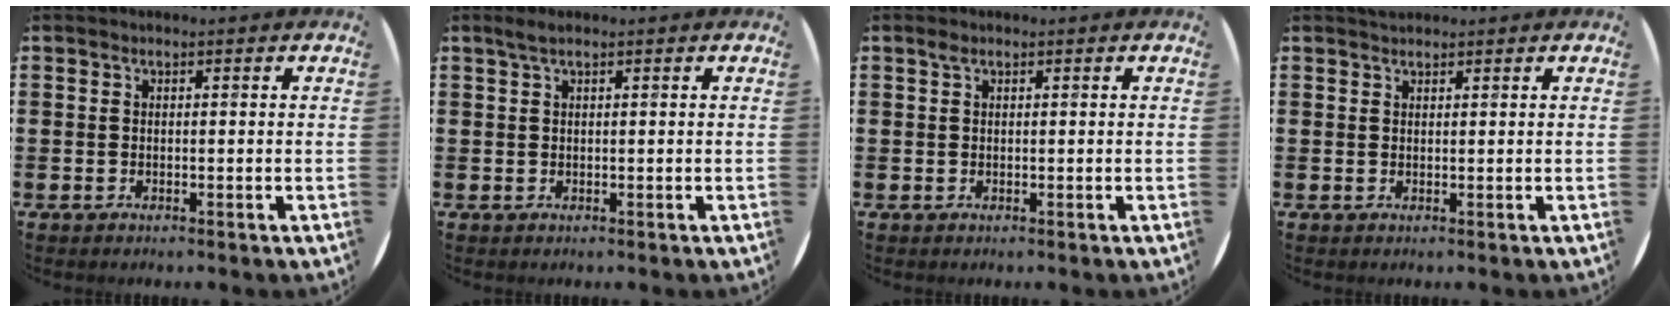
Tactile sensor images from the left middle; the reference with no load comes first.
{"total": 1.3, "force": [0.8, 0.1, 1.0], "torque": [-0.020, 0.002, 0.013]}
{"total": 0.7, "force": [0.4, 0.4, 0.4], "torque": [-0.001, 0.000, 0.006]}
{"total": 1.0, "force": [1.0, 0.2, 0.1], "torque": [-0.003, 0.001, 0.018]}